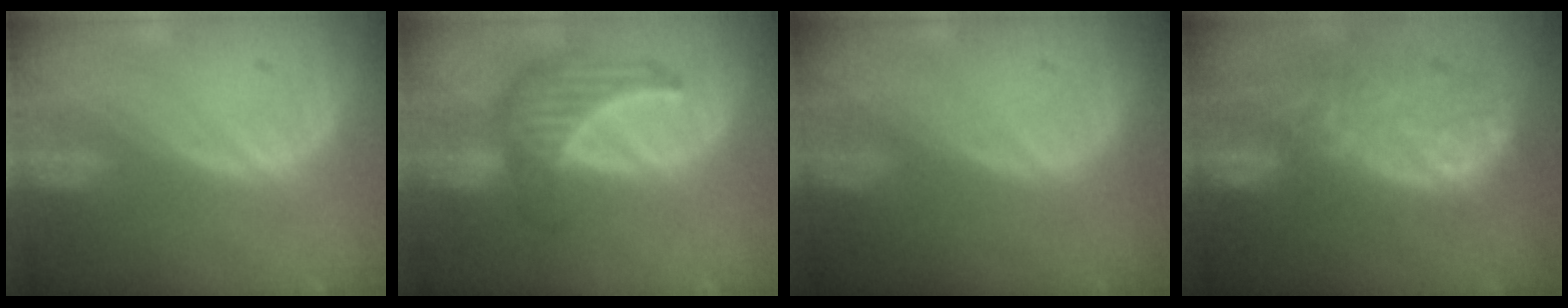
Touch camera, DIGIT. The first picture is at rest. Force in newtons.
{"total": 6.8, "press": 6.4, "slide": 2.2}
{"total": 0.0}
{"total": 11.5, "press": 9.7, "slide": 6.1}